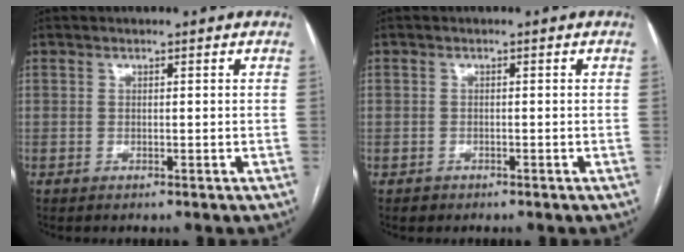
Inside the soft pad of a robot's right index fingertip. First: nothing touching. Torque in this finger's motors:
{"motor_torque": [-1.36, -0.76, -0.78, -0.21]}